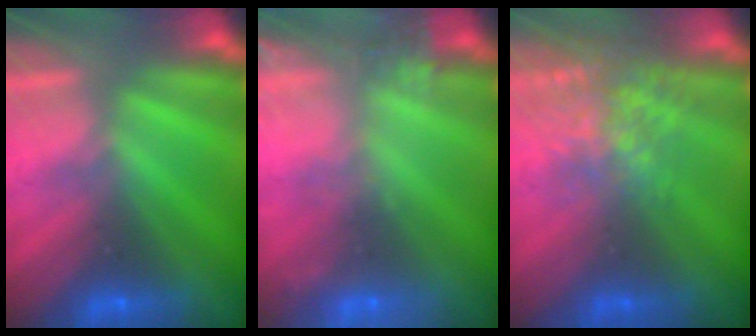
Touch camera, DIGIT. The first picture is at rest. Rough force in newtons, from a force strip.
{"total": 7.1}
{"total": 3.8}